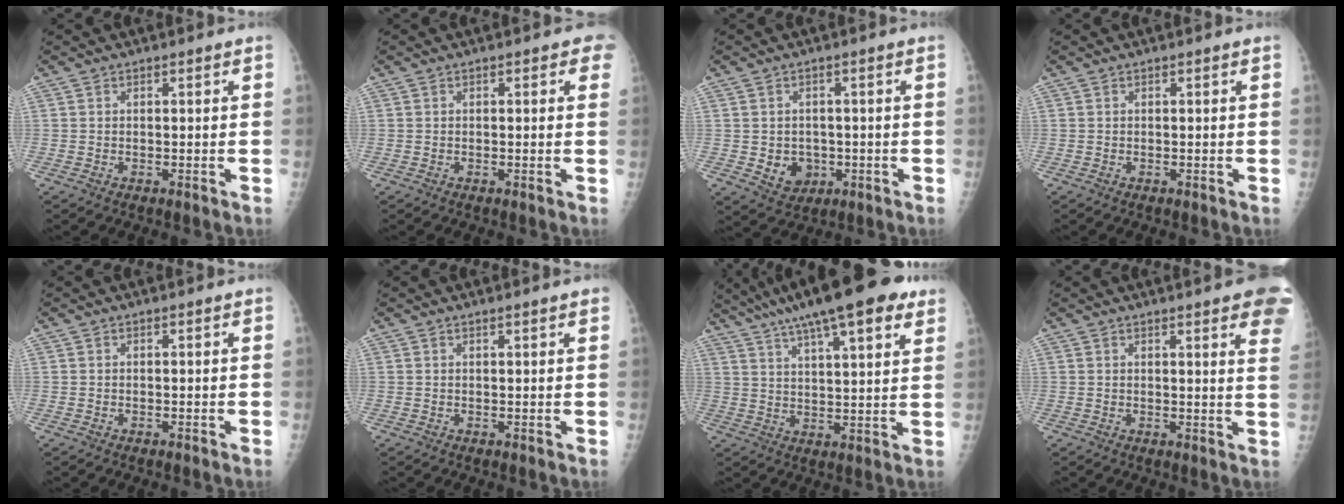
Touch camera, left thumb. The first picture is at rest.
{"total": 3.6, "force": [2.2, 1.4, 2.5], "torque": [-0.003, 0.000, 0.017]}
{"total": 5.4, "force": [-0.8, 4.6, 2.6], "torque": [-0.015, 0.002, 0.001]}
{"total": 0.0}
{"total": 0.0}
{"total": 2.0, "force": [1.6, 0.1, 1.2], "torque": [-0.008, 0.002, 0.019]}
{"total": 20.9, "force": [13.9, 5.1, 14.7], "torque": [-0.227, -0.005, 0.207]}
{"total": 12.6, "force": [8.1, 2.2, 9.3], "torque": [-0.094, -0.024, 0.076]}